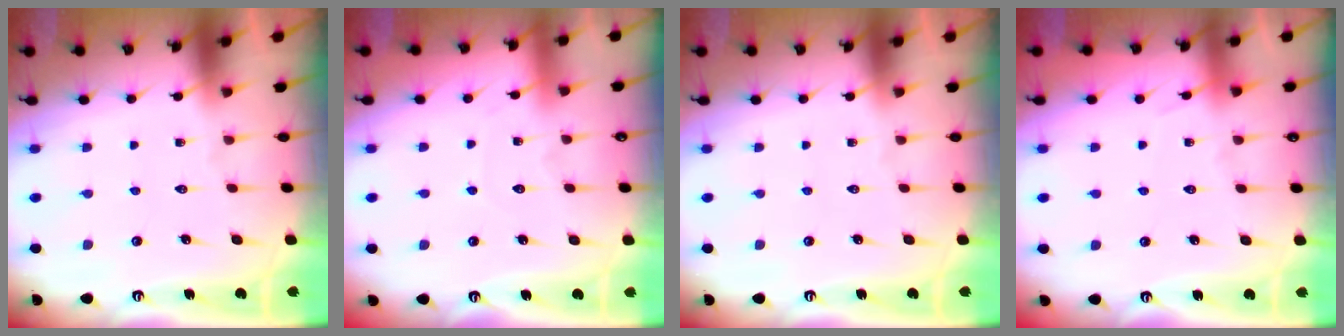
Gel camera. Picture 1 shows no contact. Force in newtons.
{"total": 2.7, "press": 2.7, "slide": 0.4}
{"total": 0.0}
{"total": 3.8, "press": 3.8, "slide": 0.6}